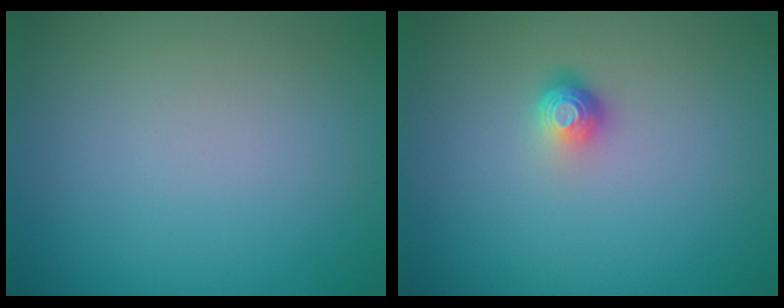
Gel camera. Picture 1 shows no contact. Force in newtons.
{"total": 1.8, "press": 1.2, "slide": 1.3}